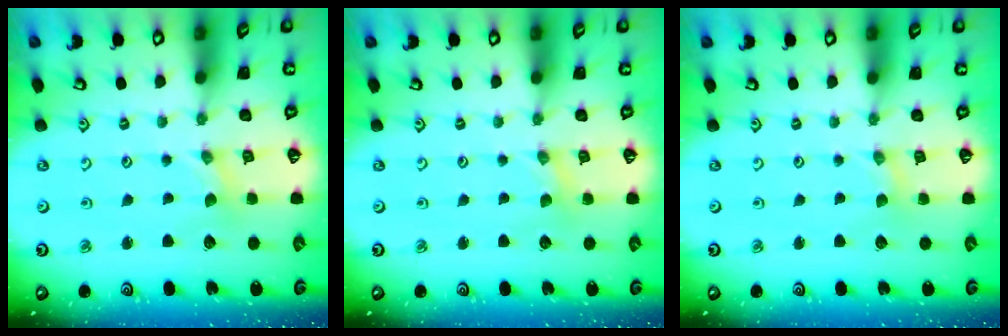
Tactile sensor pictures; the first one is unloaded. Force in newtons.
{"total": 0.0}
{"total": 0.0}